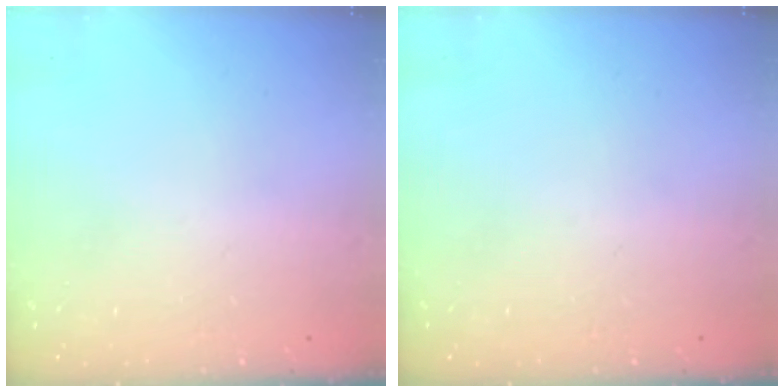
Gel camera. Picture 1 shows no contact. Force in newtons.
{"total": 0.0}